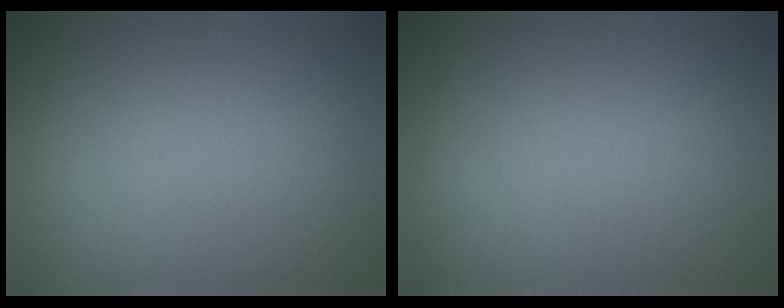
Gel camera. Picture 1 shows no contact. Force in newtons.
{"total": 0.0}